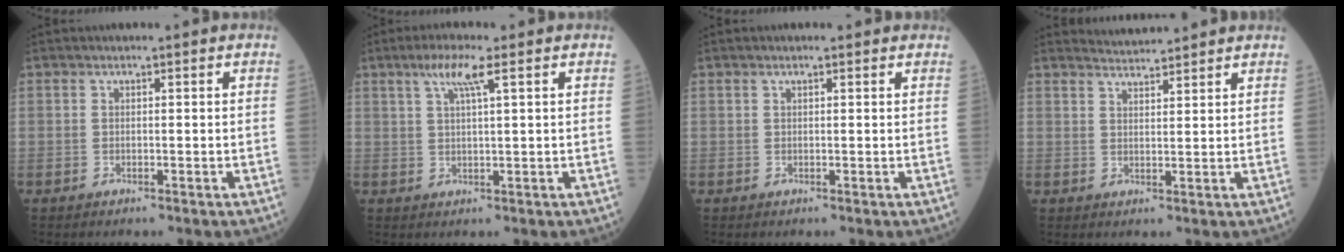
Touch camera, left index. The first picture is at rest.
{"total": 4.5, "force": [2.3, 0.0, 3.8], "torque": [-0.078, 0.008, 0.044]}
{"total": 1.0, "force": [0.8, 0.4, 0.5], "torque": [-0.013, 0.016, 0.008]}
{"total": 3.1, "force": [3.1, 0.1, -0.2], "torque": [-0.007, 0.014, 0.058]}